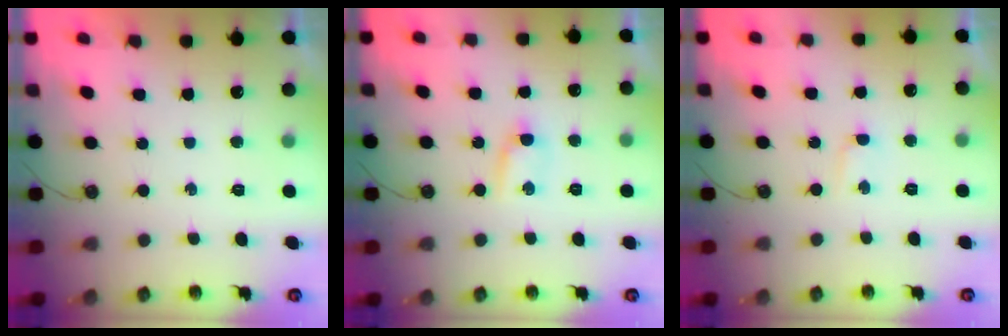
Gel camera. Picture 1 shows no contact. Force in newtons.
{"total": 5.0, "press": 3.6, "slide": 3.5}
{"total": 1.6, "press": 1.4, "slide": 0.7}